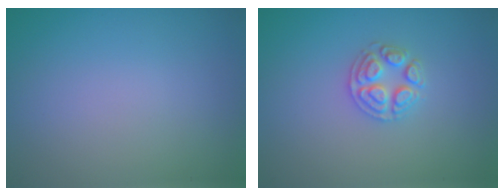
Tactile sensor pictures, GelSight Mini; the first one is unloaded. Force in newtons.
{"total": 2.6, "press": 2.5, "slide": 0.5}